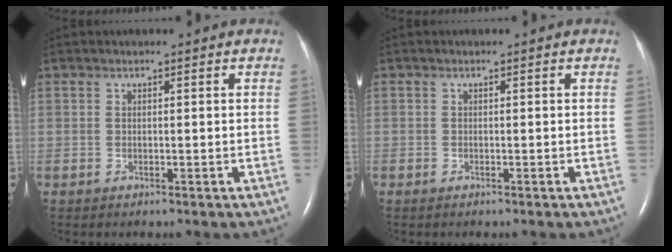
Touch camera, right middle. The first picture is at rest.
{"total": 0.0}